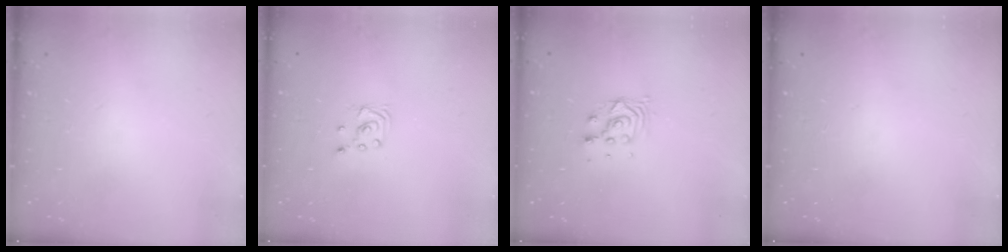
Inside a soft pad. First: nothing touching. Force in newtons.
{"total": 2.3, "press": 2.3, "slide": 0.2}
{"total": 5.5, "press": 5.5, "slide": 0.3}
{"total": 0.0}